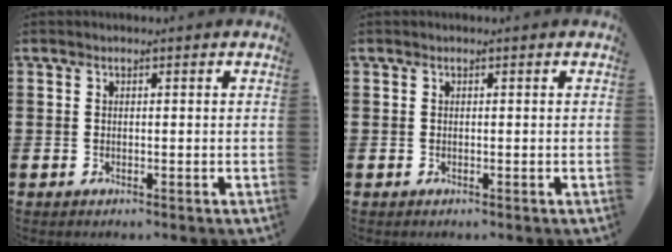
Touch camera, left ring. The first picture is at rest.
{"total": 0.0}